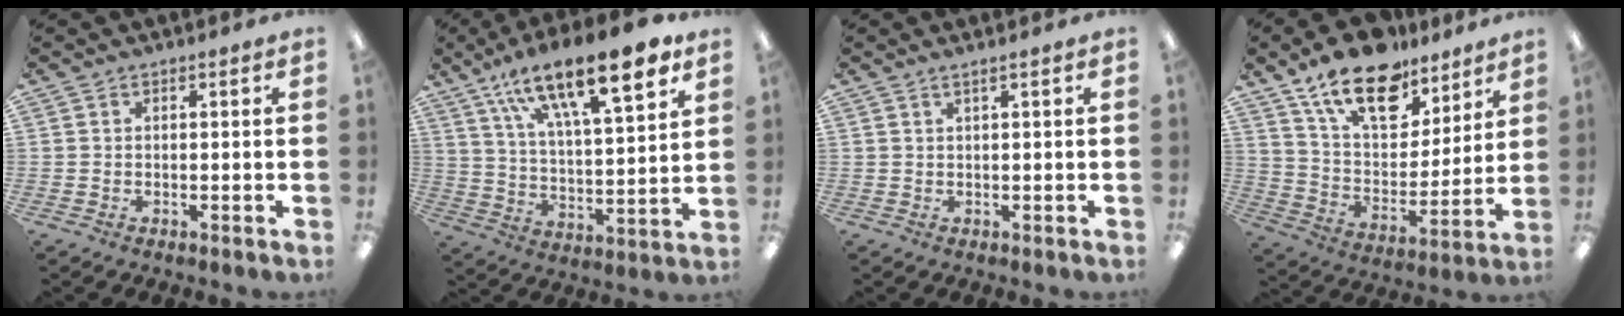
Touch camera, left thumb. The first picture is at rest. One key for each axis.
{"total": 20.7, "fx": 14.2, "fy": 6.4, "fz": 13.6, "tx": -0.215, "ty": -0.080, "tz": 0.233}
{"total": 1.2, "fx": 0.8, "fy": 0.0, "fz": 0.9, "tx": -0.017, "ty": -0.002, "tz": 0.015}
{"total": 18.6, "fx": 12.6, "fy": 9.7, "fz": 9.6, "tx": -0.163, "ty": -0.076, "tz": 0.223}